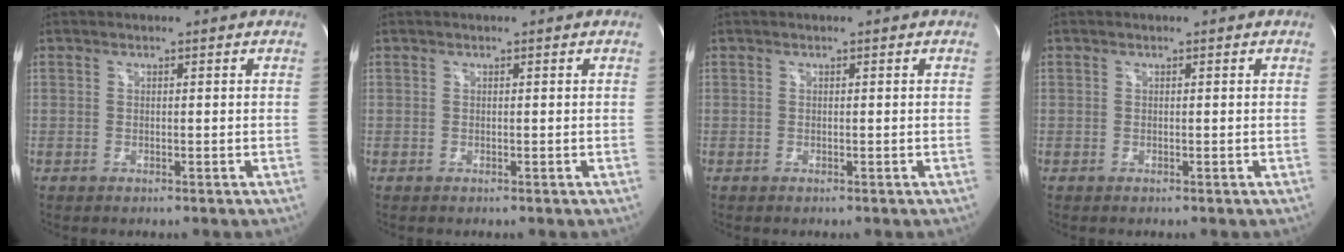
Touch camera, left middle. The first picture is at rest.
{"total": 0.0}
{"total": 0.0}
{"total": 0.0}